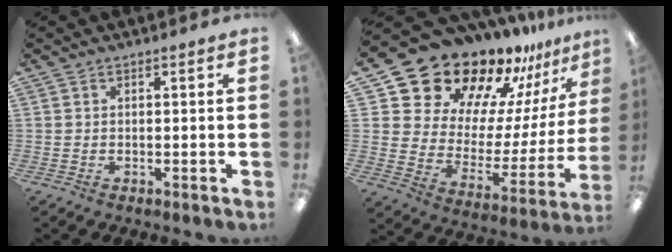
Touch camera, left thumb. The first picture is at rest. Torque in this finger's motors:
{"motor_torque": [2.49, 2.51, 1.33, -1.44, 0.06]}